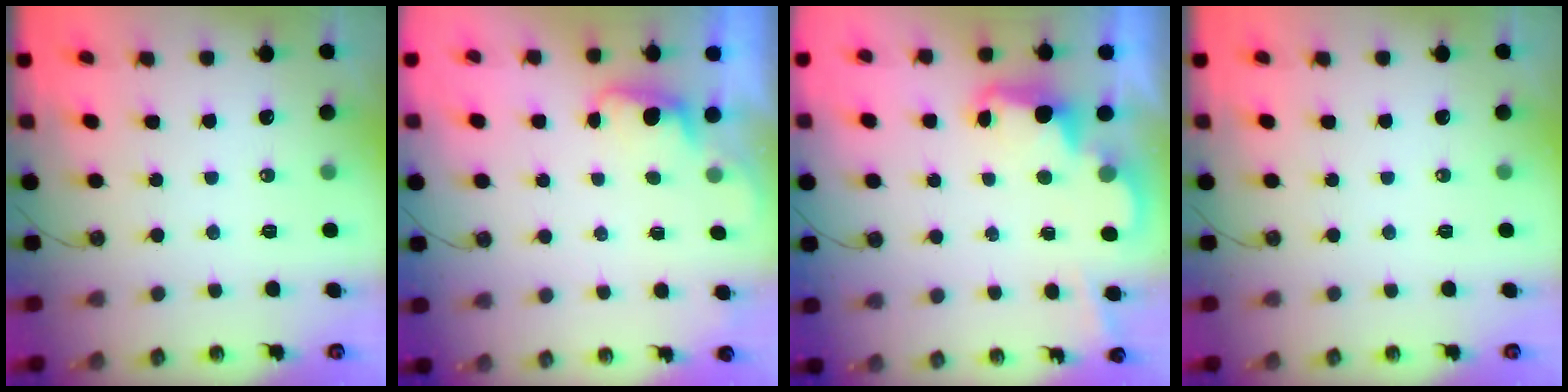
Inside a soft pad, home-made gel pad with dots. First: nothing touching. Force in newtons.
{"total": 1.2, "press": 1.0, "slide": 0.7}
{"total": 2.5, "press": 2.4, "slide": 0.6}
{"total": 0.0}